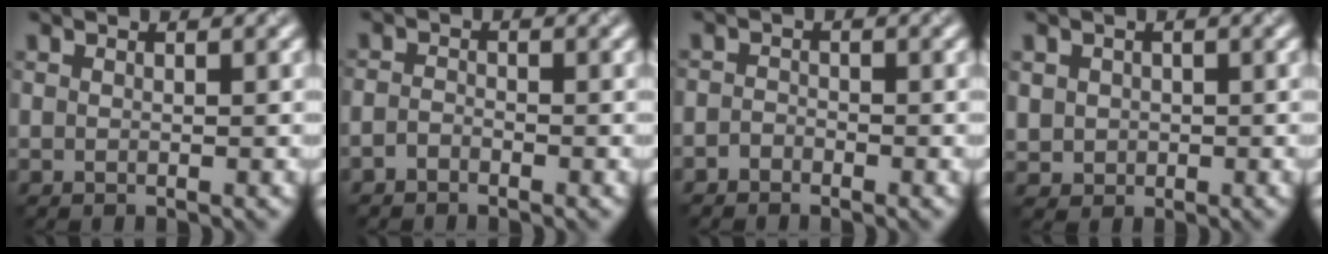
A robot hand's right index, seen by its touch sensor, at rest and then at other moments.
{"total": 1.0, "force": [-0.8, 0.5, 0.4], "torque": [-0.007, 0.001, -0.020]}
{"total": 1.1, "force": [-0.9, 0.6, 0.2], "torque": [-0.001, 0.002, -0.020]}
{"total": 1.7, "force": [0.1, 1.7, 0.3], "torque": [-0.002, -0.005, 0.007]}